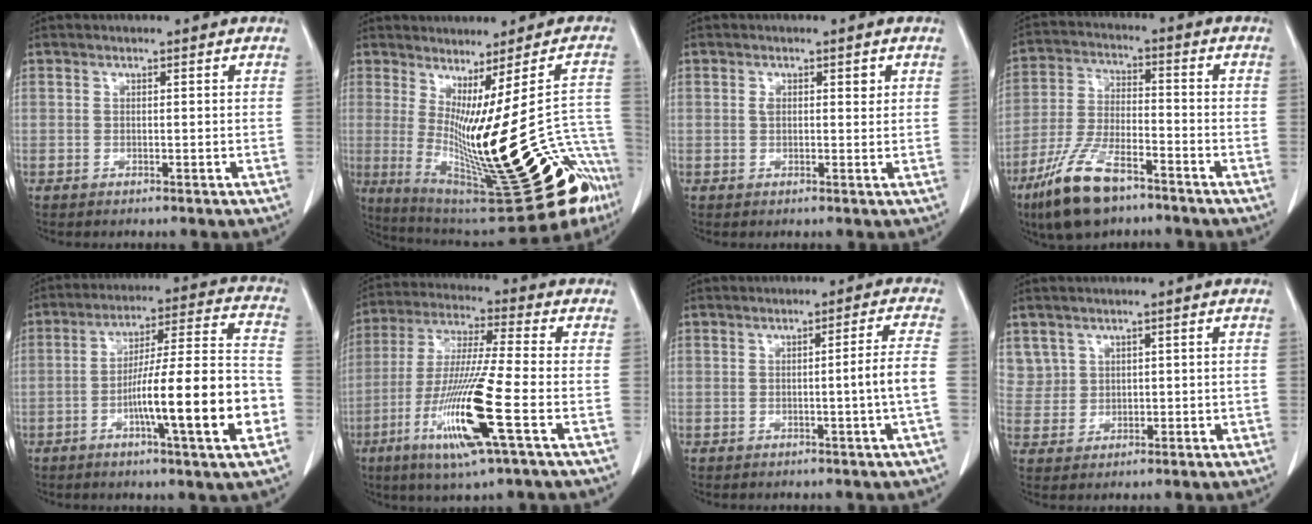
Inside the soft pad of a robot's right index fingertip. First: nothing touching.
{"total": 29.2, "force": [-11.6, 4.8, 26.4], "torque": [-0.307, -0.032, -0.161]}
{"total": 2.1, "force": [0.8, 1.2, 1.5], "torque": [-0.027, 0.009, 0.014]}
{"total": 12.2, "force": [-8.2, 3.8, 8.3], "torque": [-0.178, -0.018, -0.153]}
{"total": 17.3, "force": [-5.3, 0.6, 16.4], "torque": [-0.255, 0.007, -0.083]}
{"total": 15.3, "force": [-5.5, -0.3, 14.2], "torque": [-0.293, -0.027, -0.107]}
{"total": 4.3, "force": [-1.0, -1.3, 4.0], "torque": [-0.056, -0.002, -0.014]}
{"total": 4.0, "force": [2.2, 3.4, 0.0], "torque": [0.006, 0.010, 0.049]}